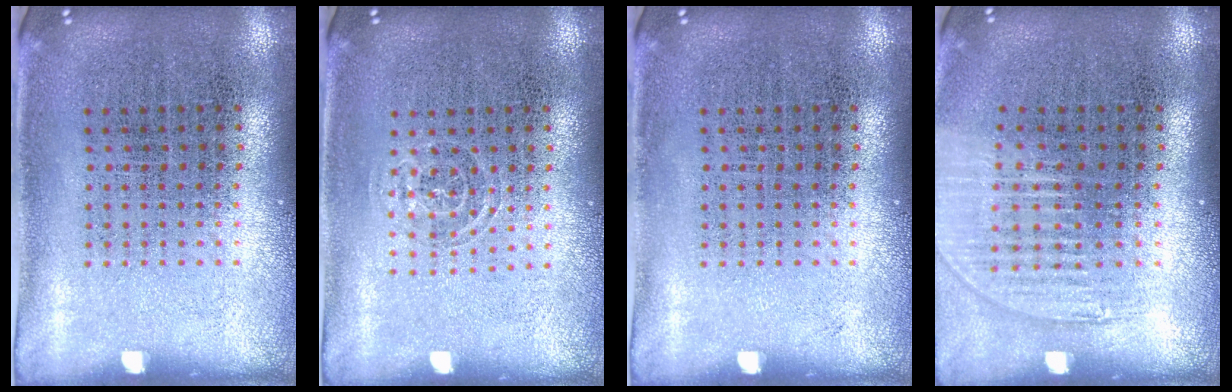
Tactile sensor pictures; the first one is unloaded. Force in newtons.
{"total": 0.9, "press": 0.6, "slide": 0.7}
{"total": 0.0}
{"total": 1.1, "press": 1.1, "slide": 0.4}